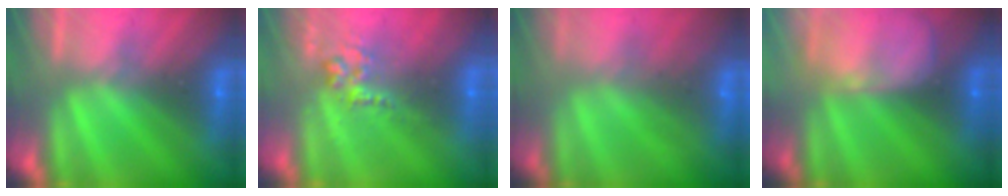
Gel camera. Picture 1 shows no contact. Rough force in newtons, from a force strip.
{"total": 2.6}
{"total": 7.5}
{"total": 7.1}